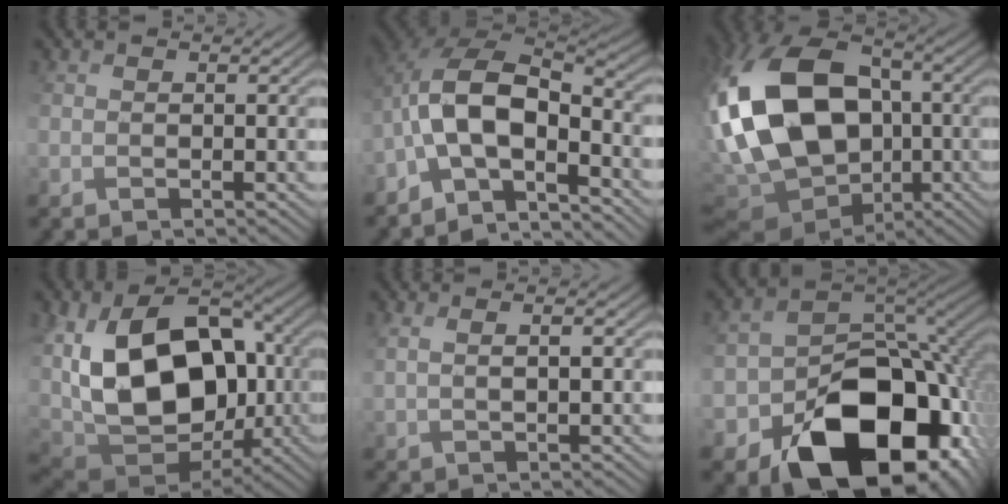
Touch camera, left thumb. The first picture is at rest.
{"total": 10.8, "force": [-4.0, 4.9, 8.7], "torque": [-0.167, 0.005, -0.095]}
{"total": 20.5, "force": [-1.3, 13.9, 15.0], "torque": [-0.347, 0.004, -0.023]}
{"total": 18.4, "force": [0.0, 12.0, 13.9], "torque": [-0.288, -0.012, 0.003]}
{"total": 3.3, "force": [1.4, 1.0, 2.8], "torque": [-0.048, -0.002, 0.022]}
{"total": 18.5, "force": [-8.1, 12.9, 10.6], "torque": [-0.150, -0.054, -0.120]}